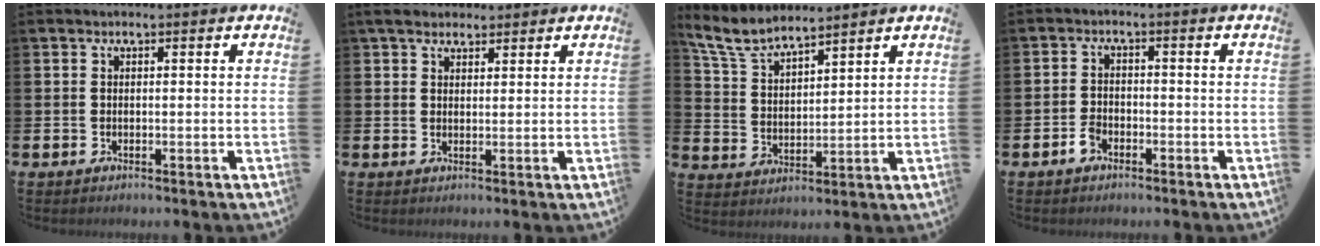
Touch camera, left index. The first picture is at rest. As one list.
[{"total": 4.0, "force": [3.4, 1.8, 1.1], "torque": [-0.012, -0.006, 0.059]}, {"total": 6.8, "force": [6.3, 1.2, 2.2], "torque": [-0.069, -0.030, 0.115]}, {"total": 2.1, "force": [-1.4, 1.2, 0.9], "torque": [-0.023, 0.007, -0.029]}]